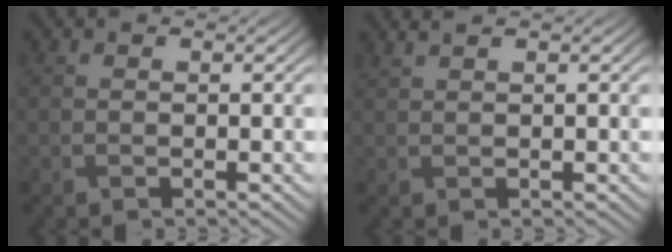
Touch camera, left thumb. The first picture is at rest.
{"total": 1.1, "force": [1.0, 0.1, 0.5], "torque": [-0.019, 0.005, 0.021]}